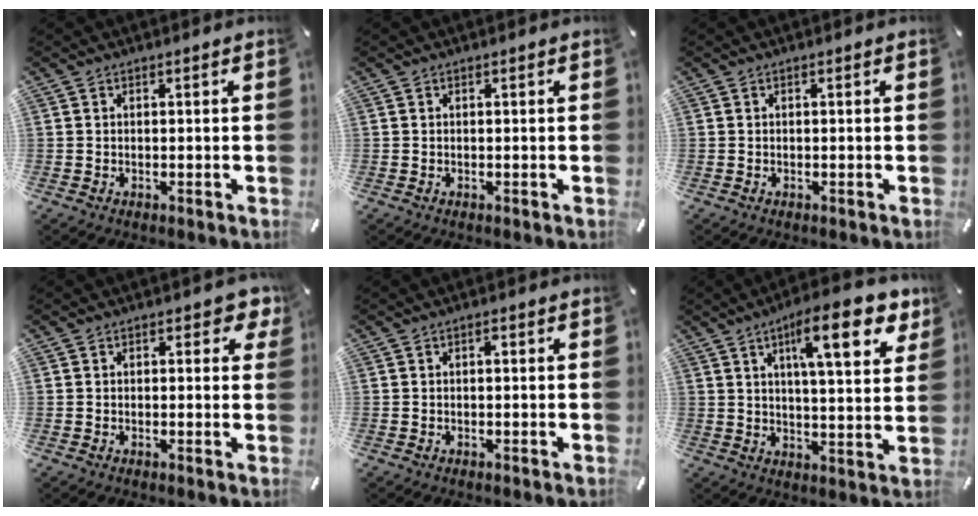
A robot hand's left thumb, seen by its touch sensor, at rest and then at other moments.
{"total": 0.0}
{"total": 0.0}
{"total": 3.1, "force": [1.2, 1.8, 2.2], "torque": [-0.022, 0.000, 0.016]}
{"total": 0.7, "force": [0.0, 0.3, 0.7], "torque": [-0.013, 0.003, -0.001]}
{"total": 15.9, "force": [8.0, 4.8, 12.8], "torque": [-0.193, -0.025, 0.121]}